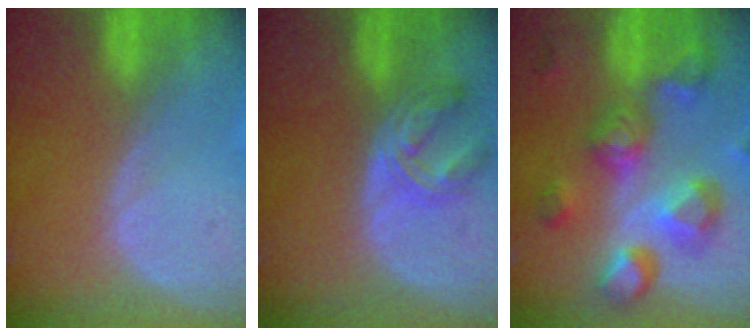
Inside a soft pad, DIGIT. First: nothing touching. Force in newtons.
{"total": 5.5, "press": 5.5, "slide": 0.5}
{"total": 11.3, "press": 10.1, "slide": 5.1}